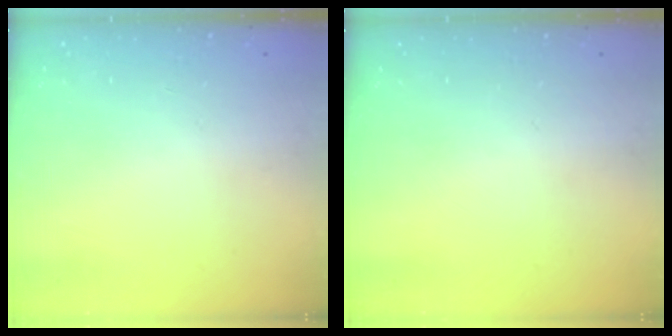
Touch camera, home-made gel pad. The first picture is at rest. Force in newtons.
{"total": 0.0}